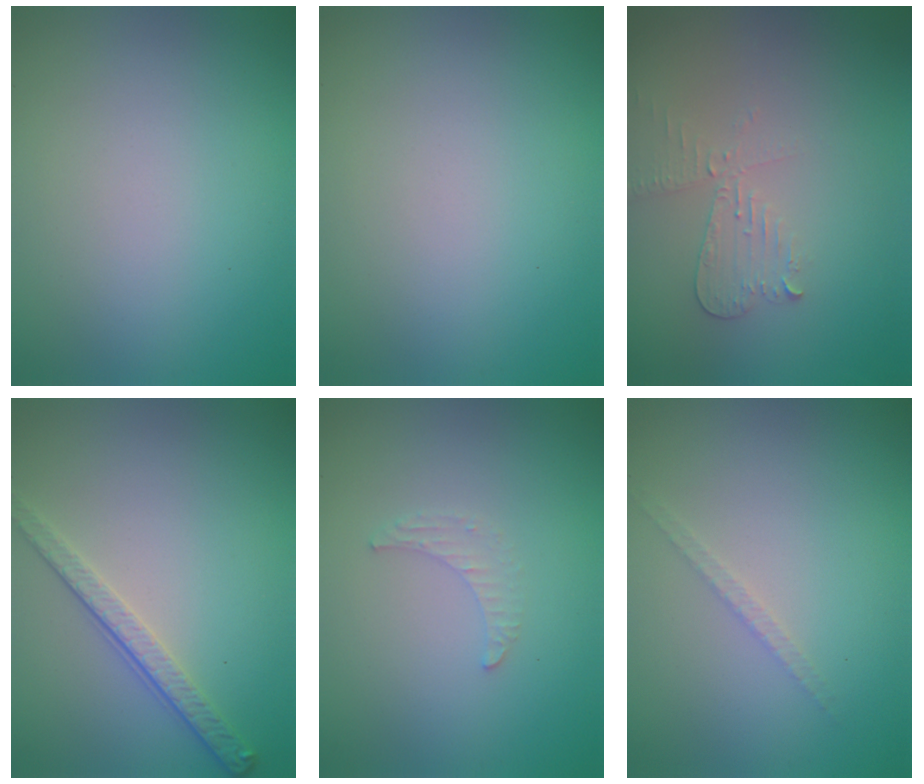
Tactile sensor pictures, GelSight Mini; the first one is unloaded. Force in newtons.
{"total": 0.0}
{"total": 2.2, "press": 2.2, "slide": 0.2}
{"total": 2.9, "press": 2.5, "slide": 1.5}
{"total": 1.1, "press": 1.1, "slide": 0.3}
{"total": 1.1, "press": 1.1, "slide": 0.2}